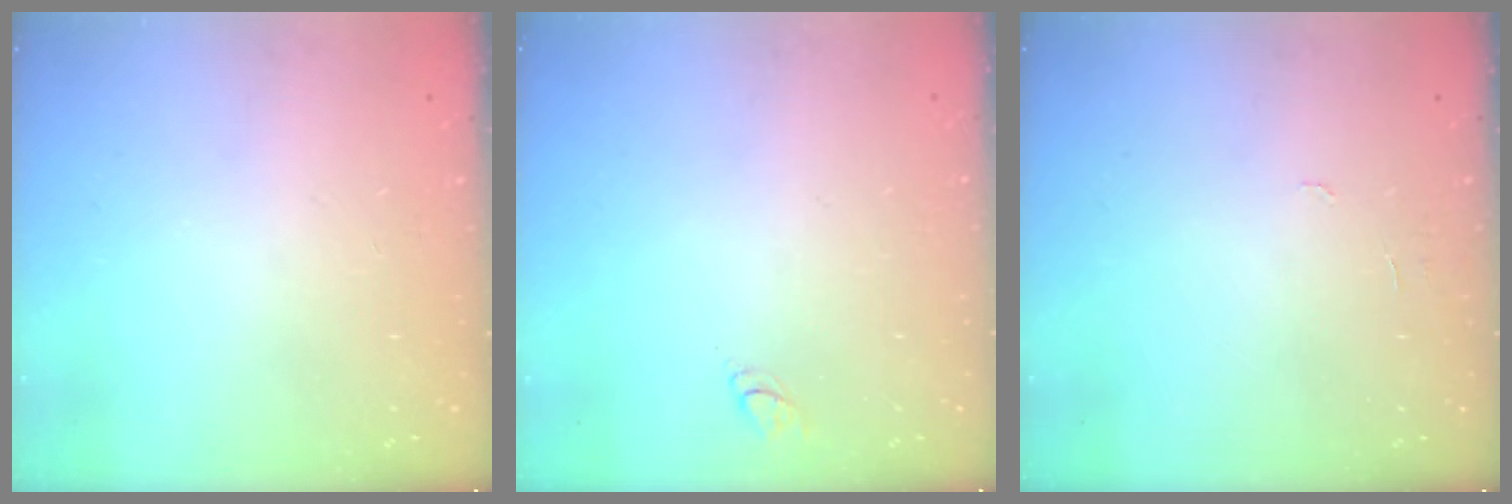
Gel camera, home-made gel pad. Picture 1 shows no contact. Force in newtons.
{"total": 3.0, "press": 3.0, "slide": 0.2}
{"total": 3.7, "press": 3.6, "slide": 0.3}